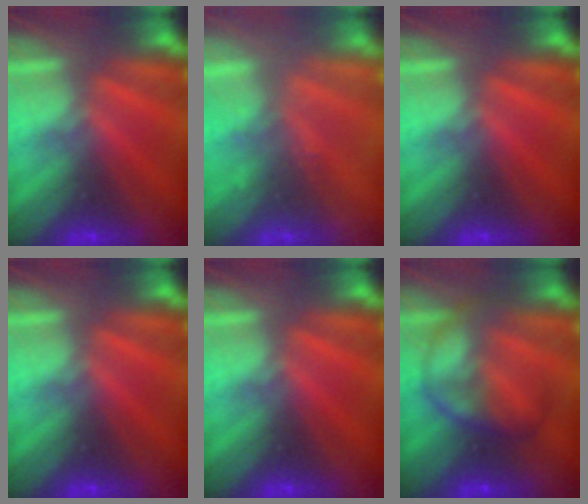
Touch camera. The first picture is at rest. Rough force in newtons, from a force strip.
{"total": 2.3}
{"total": 0.0}
{"total": 0.0}
{"total": 0.0}
{"total": 7.7}